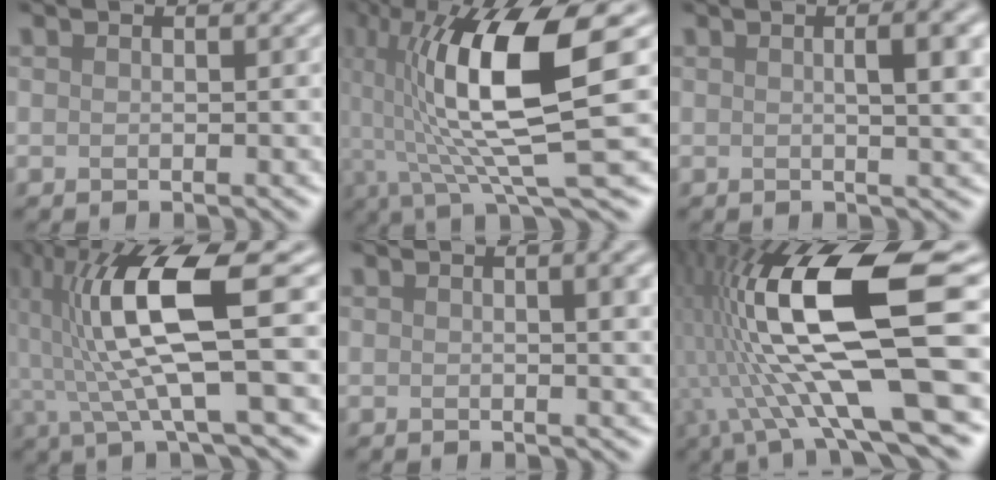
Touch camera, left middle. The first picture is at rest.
{"total": 12.1, "force": [1.3, 2.8, 11.7], "torque": [-0.198, 0.004, 0.027]}
{"total": 5.6, "force": [1.1, 1.7, 5.2], "torque": [-0.046, 0.017, 0.010]}
{"total": 10.2, "force": [1.1, 2.2, 10.0], "torque": [-0.191, 0.006, 0.026]}
{"total": 3.6, "force": [0.8, 1.2, 3.3], "torque": [-0.031, 0.009, 0.011]}
{"total": 15.0, "force": [0.5, 4.9, 14.2], "torque": [-0.264, 0.002, 0.002]}